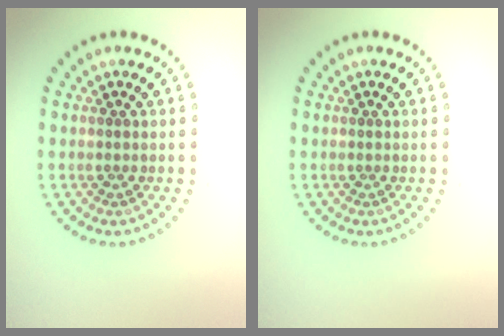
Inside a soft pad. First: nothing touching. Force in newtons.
{"total": 0.0}